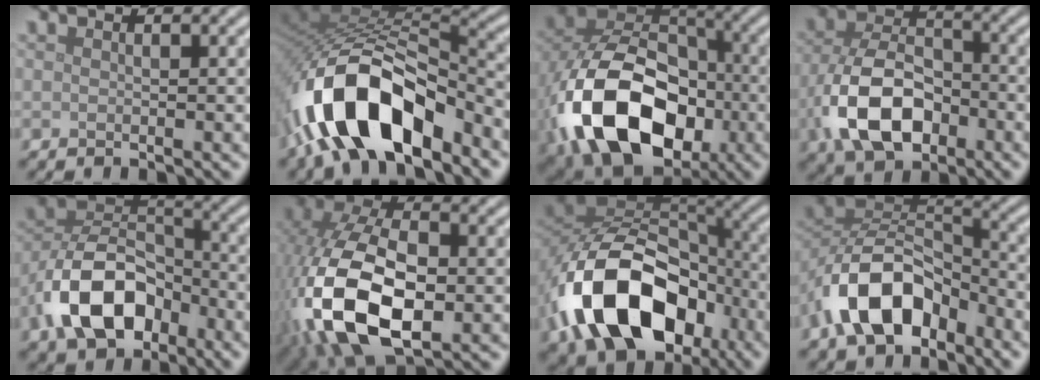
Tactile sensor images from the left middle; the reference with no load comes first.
{"total": 13.5, "force": [-7.0, 6.5, 9.5], "torque": [-0.170, -0.008, -0.128]}
{"total": 16.1, "force": [-5.1, 11.2, 10.3], "torque": [-0.210, -0.035, -0.084]}
{"total": 9.3, "force": [-3.3, 5.8, 6.4], "torque": [-0.142, -0.005, -0.066]}
{"total": 9.7, "force": [-4.5, 6.0, 6.1], "torque": [-0.118, 0.007, -0.091]}
{"total": 14.2, "force": [-3.7, 8.5, 10.8], "torque": [-0.250, -0.029, -0.060]}
{"total": 14.7, "force": [-6.2, 9.5, 9.4], "torque": [-0.177, -0.010, -0.108]}
{"total": 9.2, "force": [-5.0, 5.1, 5.7], "torque": [-0.103, 0.012, -0.100]}